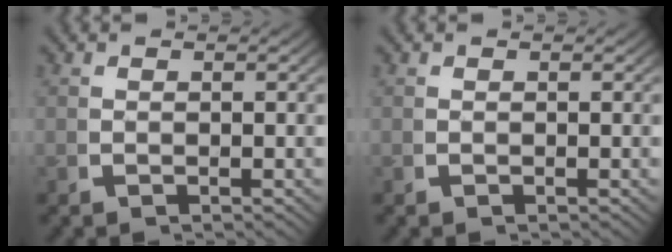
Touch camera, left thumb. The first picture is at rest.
{"total": 0.0}